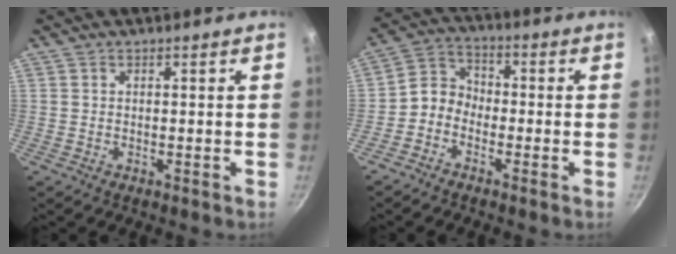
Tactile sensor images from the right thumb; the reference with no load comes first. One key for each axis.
{"total": 5.6, "fx": -2.6, "fy": 4.4, "fz": 2.4, "tx": -0.025, "ty": 0.040, "tz": -0.070}